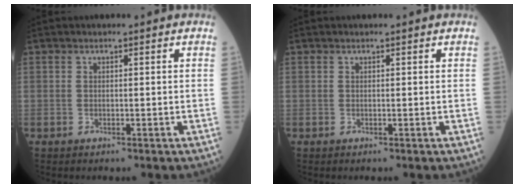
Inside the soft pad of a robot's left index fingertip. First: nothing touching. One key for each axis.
{"total": 0.0}